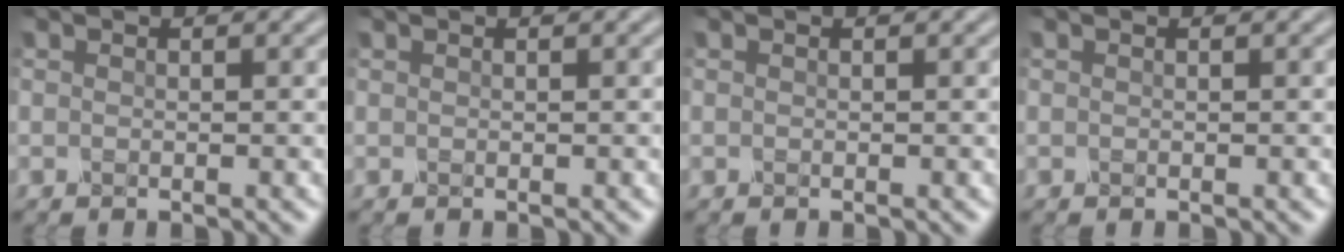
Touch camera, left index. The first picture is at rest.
{"total": 0.0}
{"total": 0.0}
{"total": 0.0}